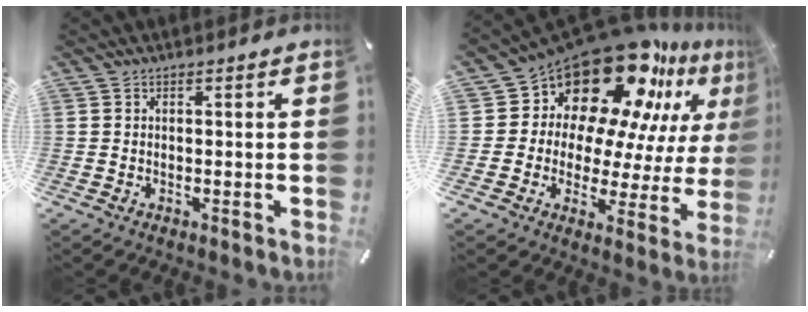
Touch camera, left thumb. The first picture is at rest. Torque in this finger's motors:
{"motor_torque": [0.63, 1.75, 1.50, -1.27, 0.37]}